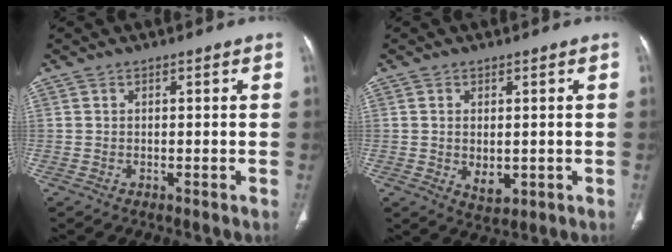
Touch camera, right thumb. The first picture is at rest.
{"total": 4.3, "force": [-0.5, 2.7, 3.3], "torque": [-0.052, -0.008, 0.002]}